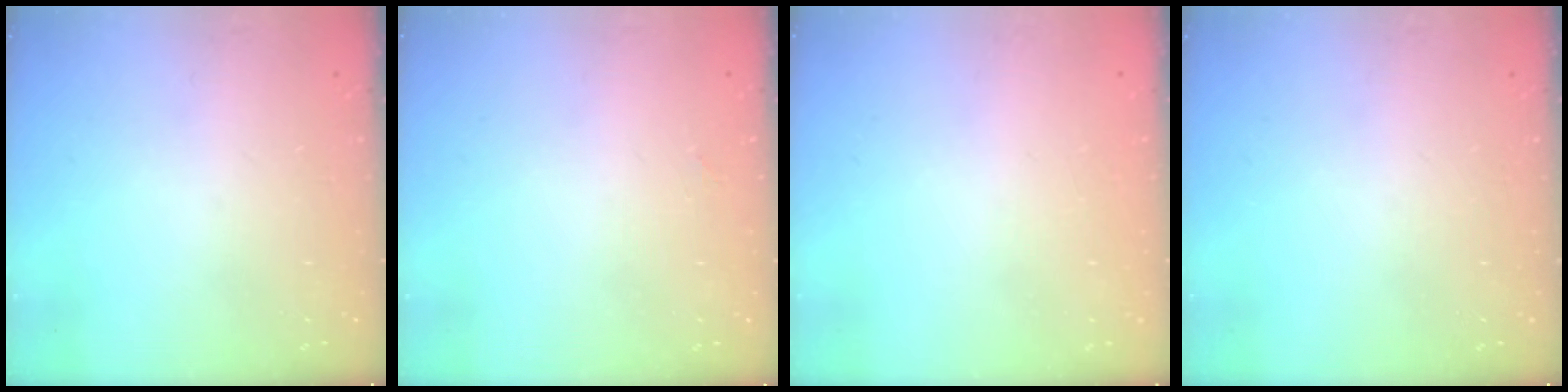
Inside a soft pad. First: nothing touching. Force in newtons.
{"total": 2.0, "press": 2.0, "slide": 0.2}
{"total": 1.9, "press": 1.9, "slide": 0.1}
{"total": 0.0}